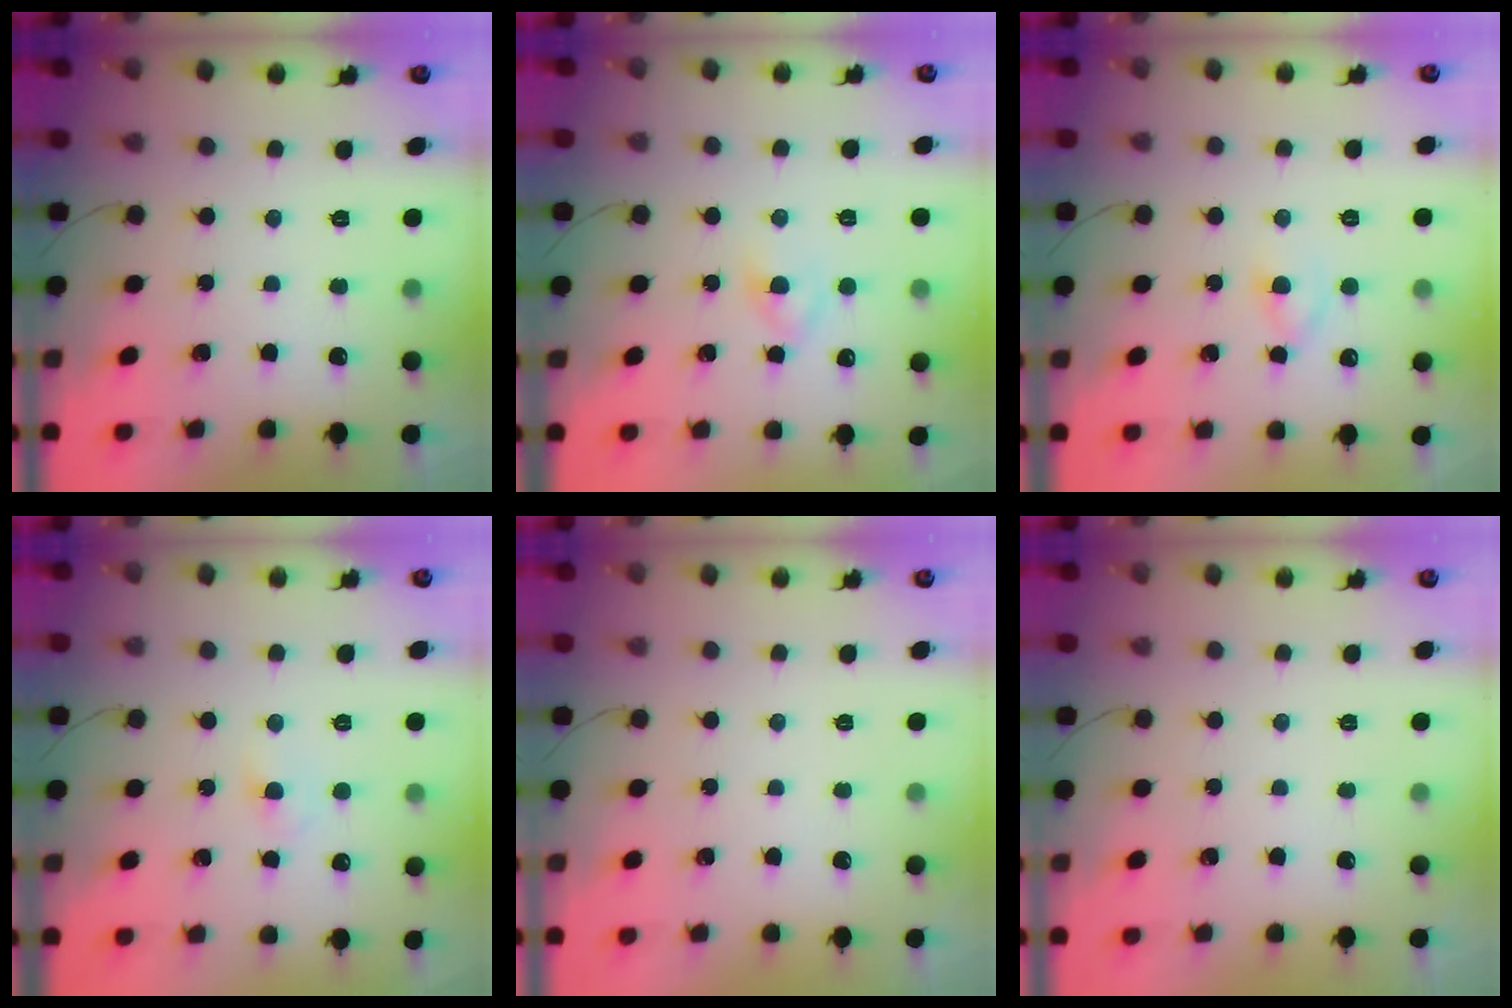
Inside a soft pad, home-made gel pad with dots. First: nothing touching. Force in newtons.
{"total": 2.8, "press": 2.6, "slide": 1.2}
{"total": 3.8, "press": 3.6, "slide": 1.3}
{"total": 2.5, "press": 2.3, "slide": 1.0}
{"total": 0.0}
{"total": 0.0}